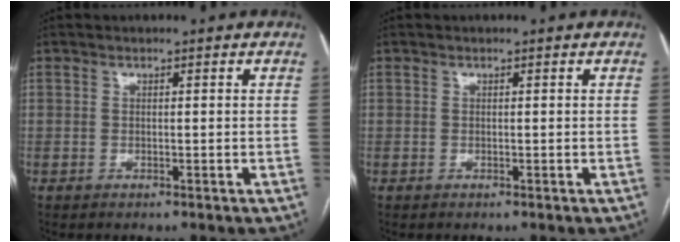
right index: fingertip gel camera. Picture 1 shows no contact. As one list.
[{"total": 0.0}]